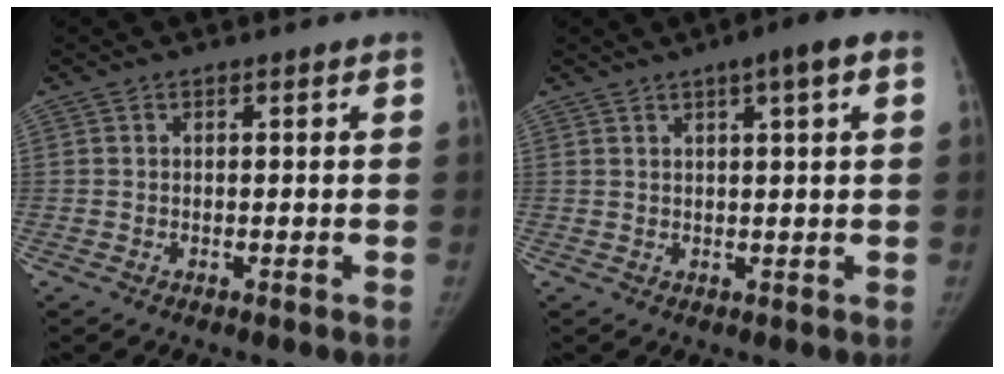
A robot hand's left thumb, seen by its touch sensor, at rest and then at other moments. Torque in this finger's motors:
{"motor_torque": [0.03, 0.08, 0.40, -0.39, 0.11]}